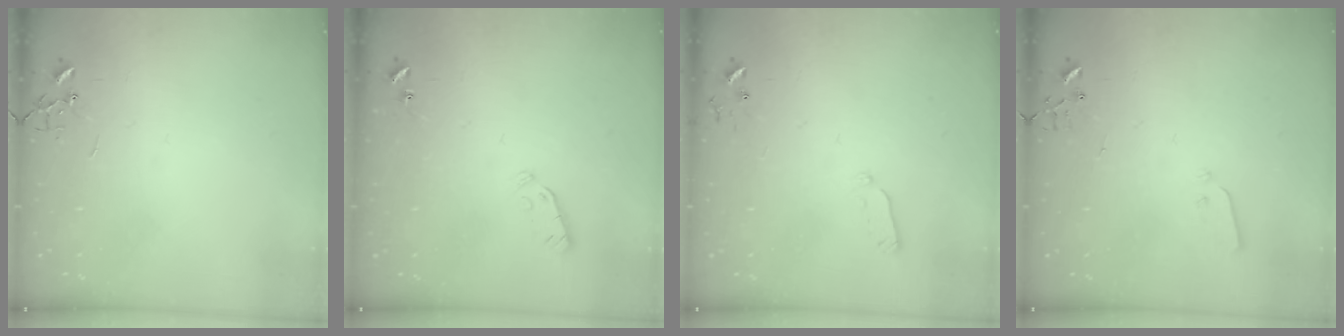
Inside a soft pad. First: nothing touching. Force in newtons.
{"total": 3.1, "press": 3.0, "slide": 0.9}
{"total": 4.6, "press": 4.5, "slide": 0.9}
{"total": 3.0, "press": 2.9, "slide": 0.3}